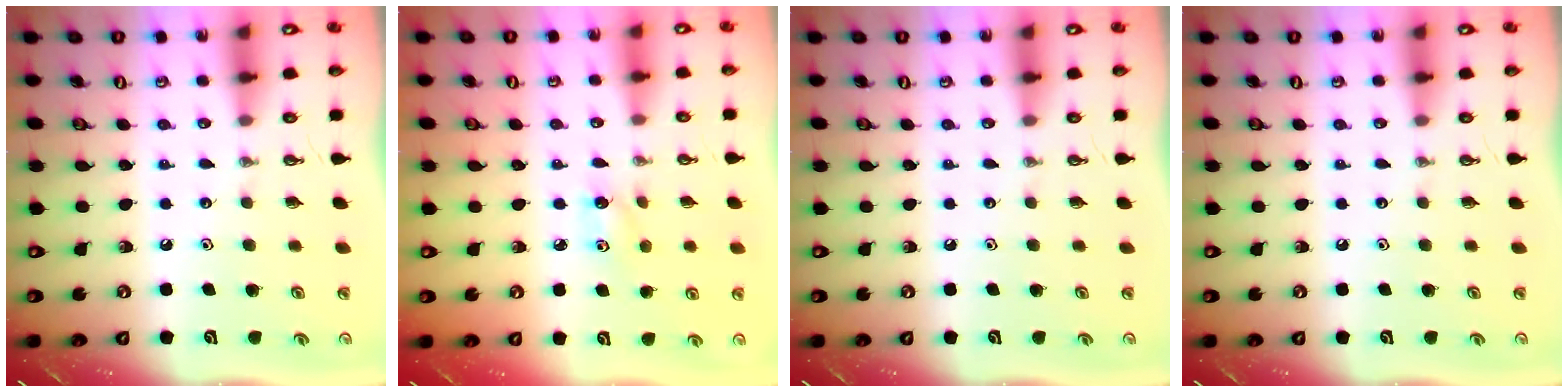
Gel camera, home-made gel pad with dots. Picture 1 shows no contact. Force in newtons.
{"total": 4.9, "press": 4.9, "slide": 0.6}
{"total": 0.0}
{"total": 0.0}